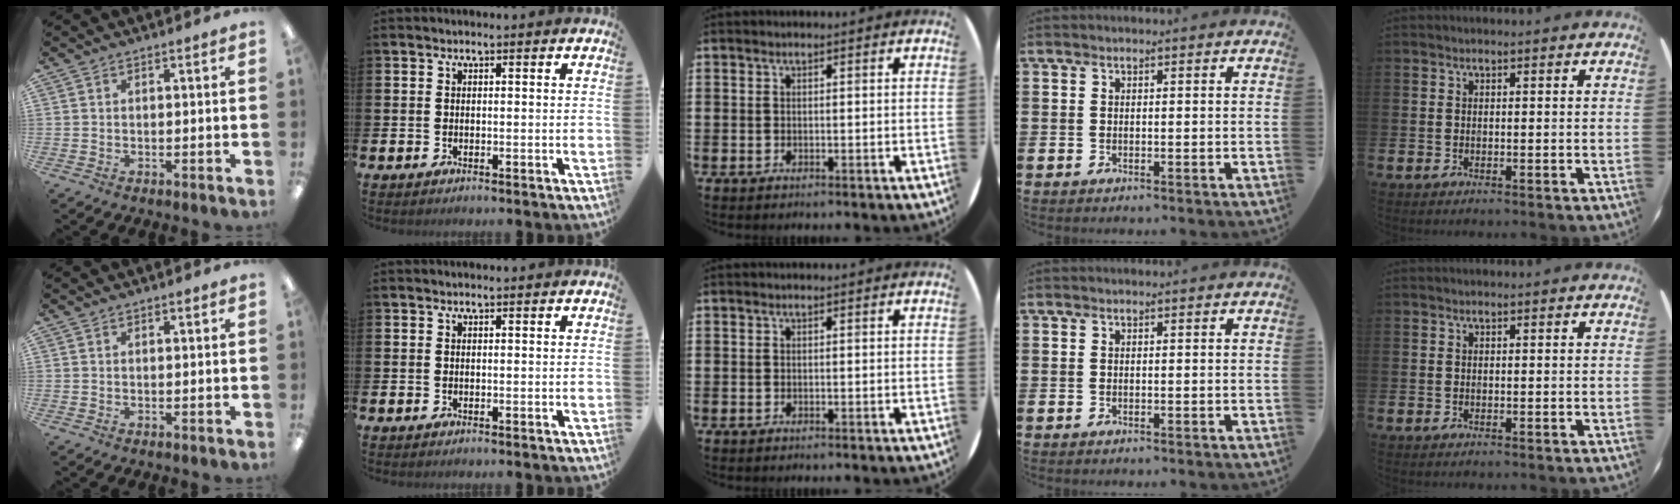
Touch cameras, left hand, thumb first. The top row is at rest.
{"thumb": {"total": 0.8, "force": [0.6, 0.3, 0.4], "torque": [0.000, -0.002, 0.009]}}